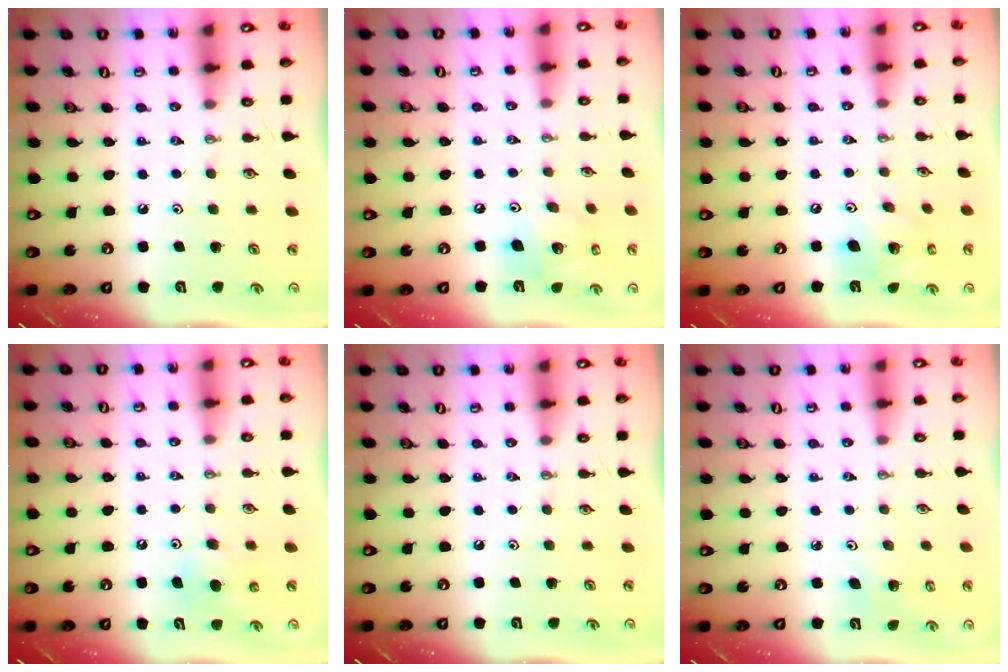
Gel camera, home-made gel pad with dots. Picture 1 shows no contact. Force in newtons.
{"total": 12.3, "press": 12.2, "slide": 1.6}
{"total": 12.8, "press": 12.7, "slide": 2.2}
{"total": 4.9, "press": 4.5, "slide": 1.7}
{"total": 0.0}
{"total": 3.4, "press": 3.2, "slide": 0.9}